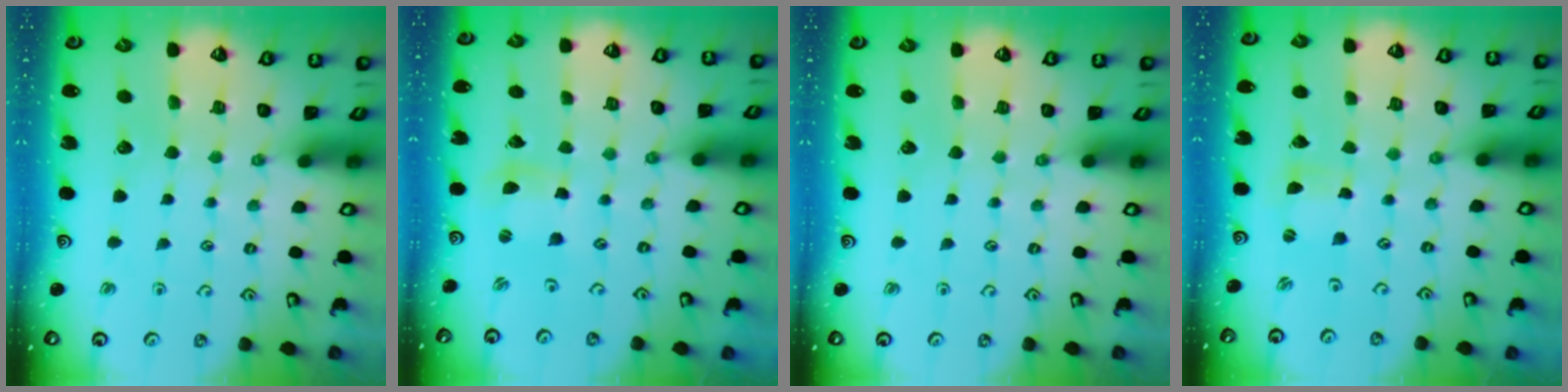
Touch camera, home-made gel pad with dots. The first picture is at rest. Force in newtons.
{"total": 3.2, "press": 3.1, "slide": 0.5}
{"total": 0.0}
{"total": 0.0}